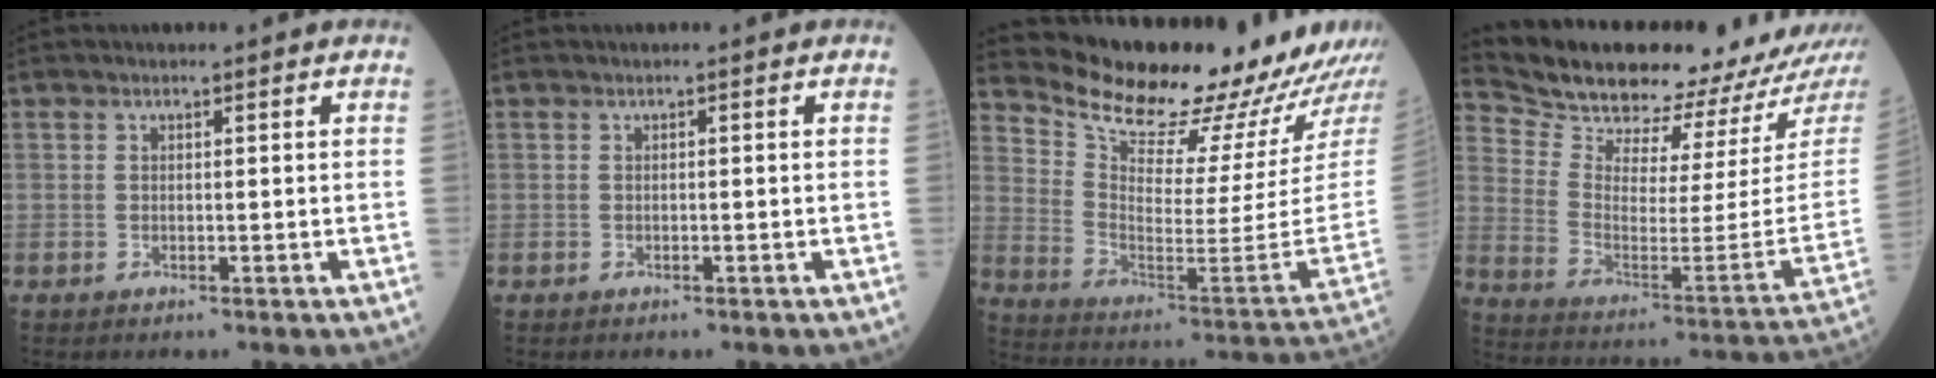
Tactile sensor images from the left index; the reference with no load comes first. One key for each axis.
{"total": 0.0}
{"total": 22.7, "fx": 21.0, "fy": 2.4, "fz": 8.0, "tx": -0.149, "ty": -0.097, "tz": 0.303}
{"total": 21.2, "fx": 20.0, "fy": 1.9, "fz": 6.8, "tx": -0.132, "ty": -0.084, "tz": 0.294}